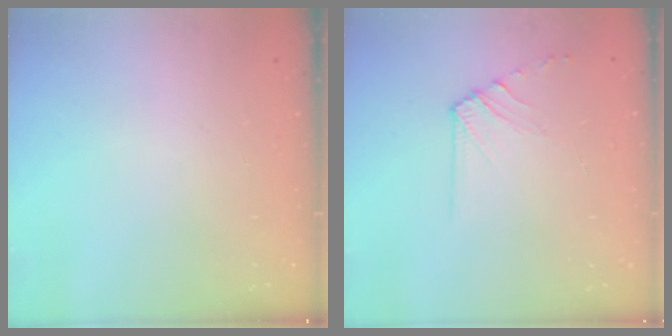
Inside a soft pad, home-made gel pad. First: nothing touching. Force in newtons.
{"total": 6.8, "press": 6.7, "slide": 0.8}